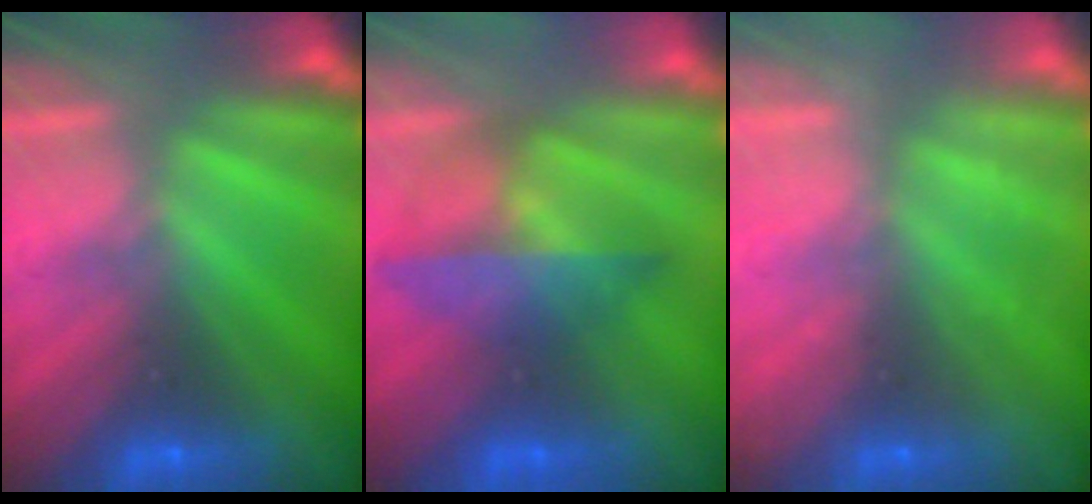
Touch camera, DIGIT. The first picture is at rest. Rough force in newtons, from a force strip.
{"total": 3.9}
{"total": 2.2}